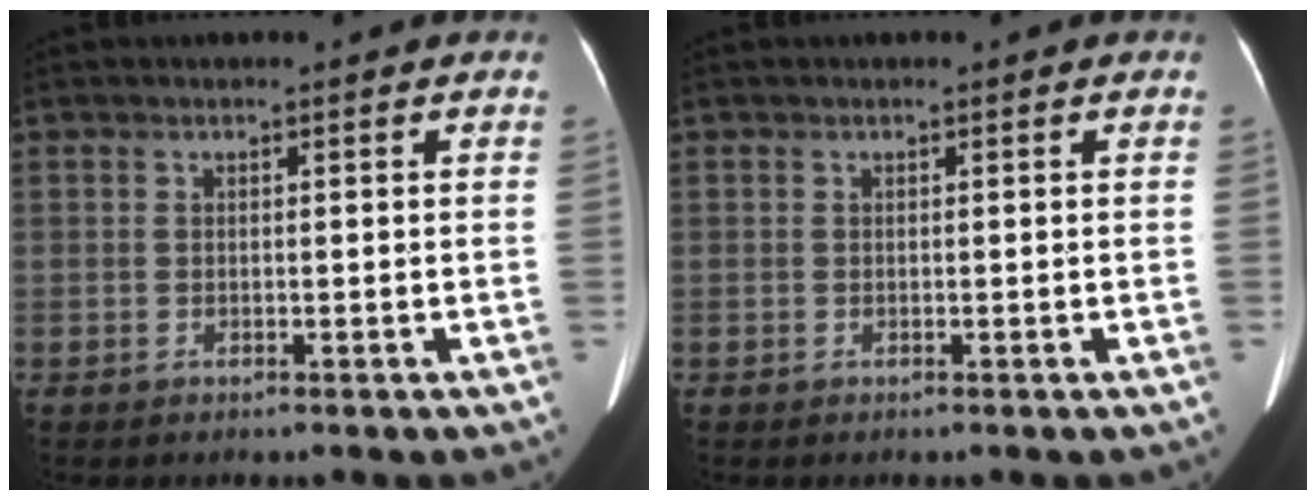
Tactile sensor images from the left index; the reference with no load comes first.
{"total": 0.0}